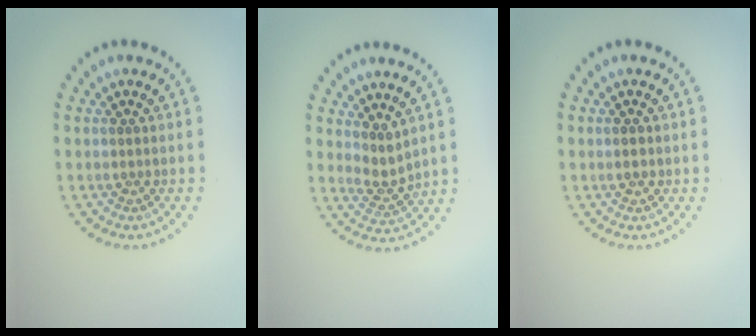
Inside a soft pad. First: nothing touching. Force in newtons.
{"total": 2.1, "press": 1.5, "slide": 1.5}
{"total": 1.2, "press": 1.2, "slide": 0.1}